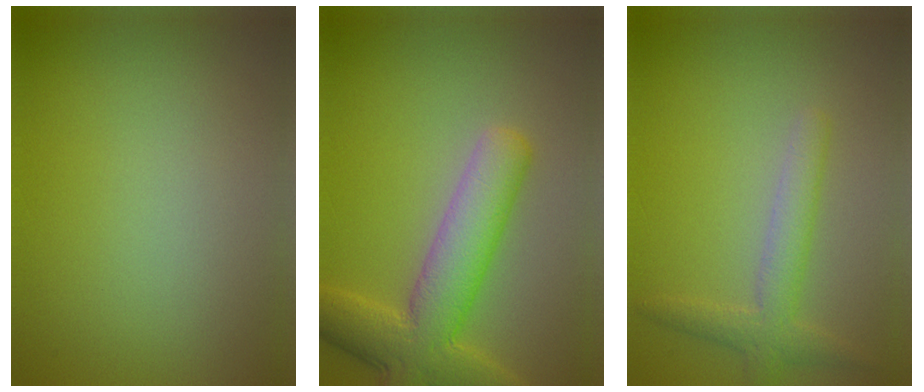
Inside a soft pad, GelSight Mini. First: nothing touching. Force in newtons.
{"total": 7.3, "press": 7.2, "slide": 0.5}
{"total": 2.9, "press": 2.9, "slide": 0.1}